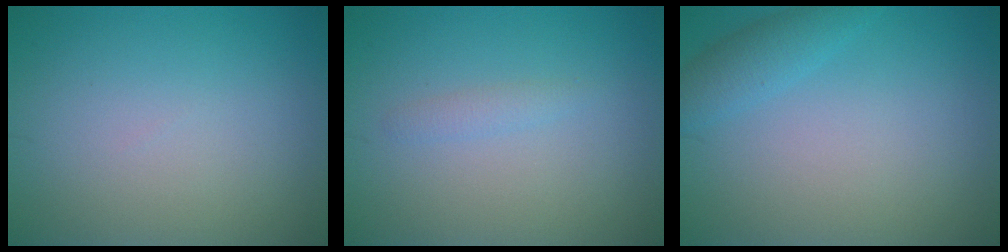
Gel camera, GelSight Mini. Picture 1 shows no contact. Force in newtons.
{"total": 1.0, "press": 0.9, "slide": 0.1}
{"total": 2.1, "press": 2.1, "slide": 0.2}